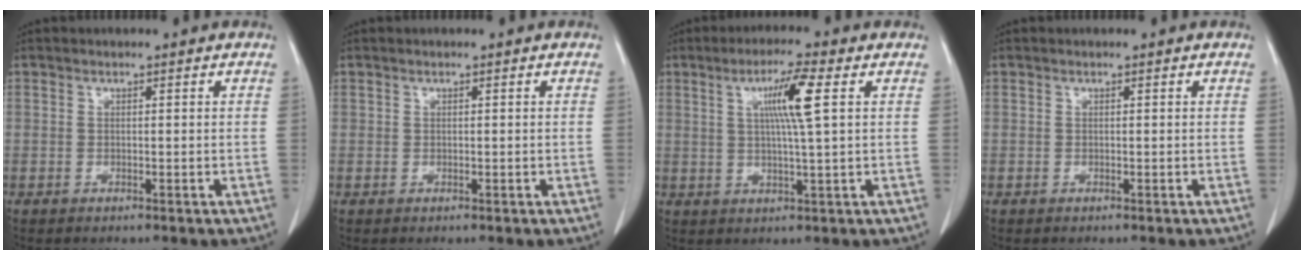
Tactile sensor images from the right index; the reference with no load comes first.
{"total": 0.0}
{"total": 7.0, "force": [2.1, -0.7, 6.7], "torque": [-0.121, 0.001, 0.036]}
{"total": 0.0}